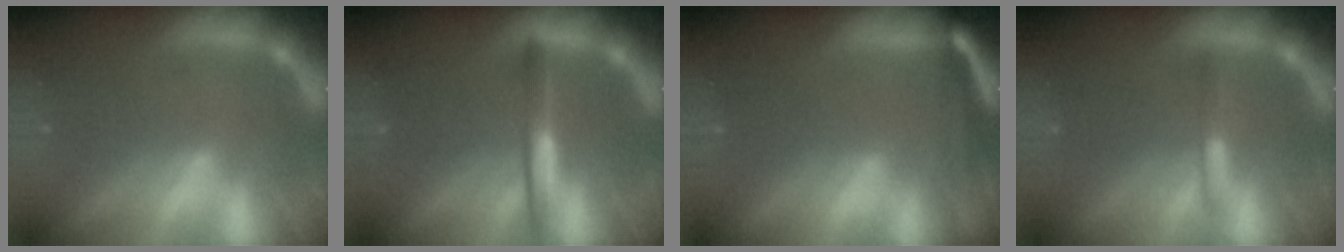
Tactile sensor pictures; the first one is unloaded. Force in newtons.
{"total": 3.0}
{"total": 6.6}
{"total": 1.4}